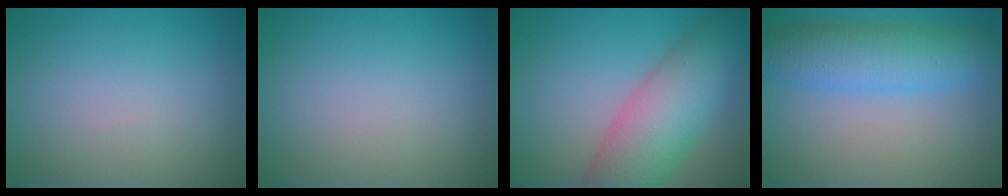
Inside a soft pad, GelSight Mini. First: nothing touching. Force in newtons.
{"total": 0.0}
{"total": 8.1, "press": 8.1, "slide": 0.0}
{"total": 6.4, "press": 6.4, "slide": 0.1}